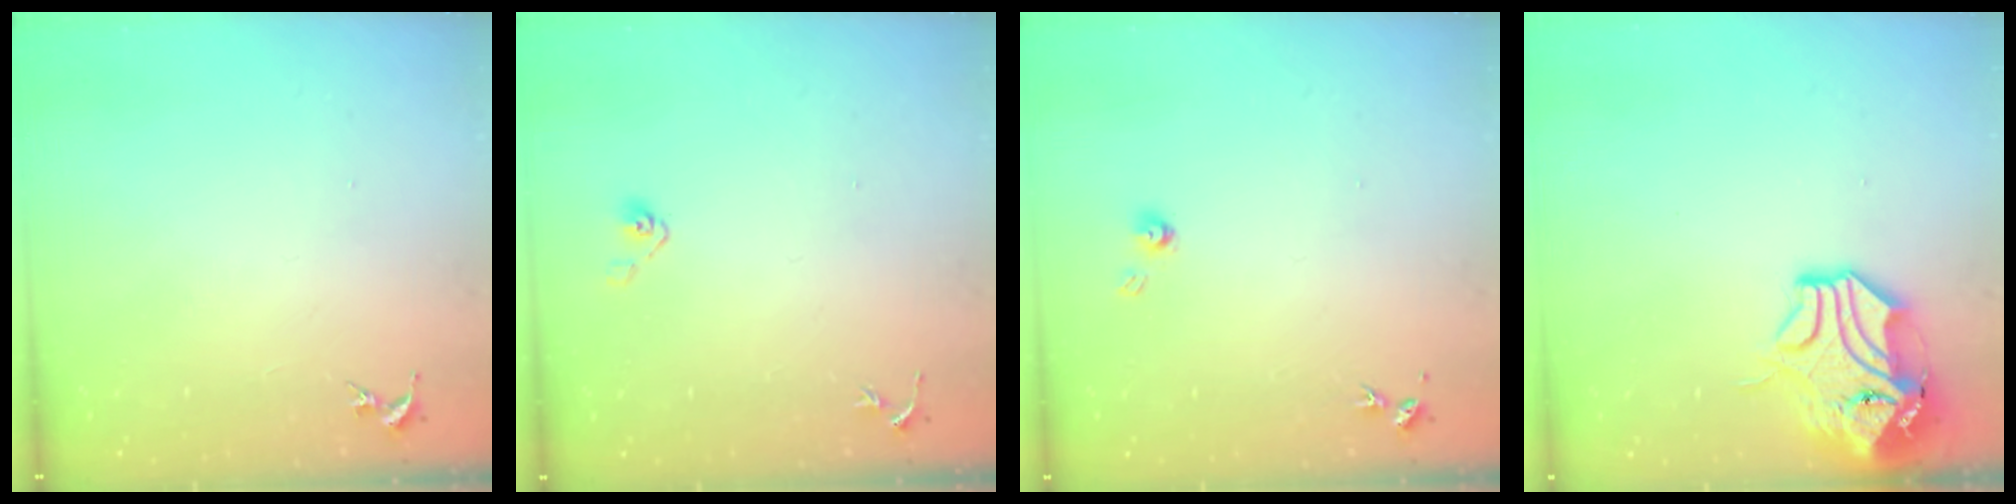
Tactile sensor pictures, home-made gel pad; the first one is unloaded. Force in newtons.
{"total": 3.9, "press": 3.4, "slide": 1.9}
{"total": 3.9, "press": 3.8, "slide": 0.4}
{"total": 13.7, "press": 13.5, "slide": 1.8}